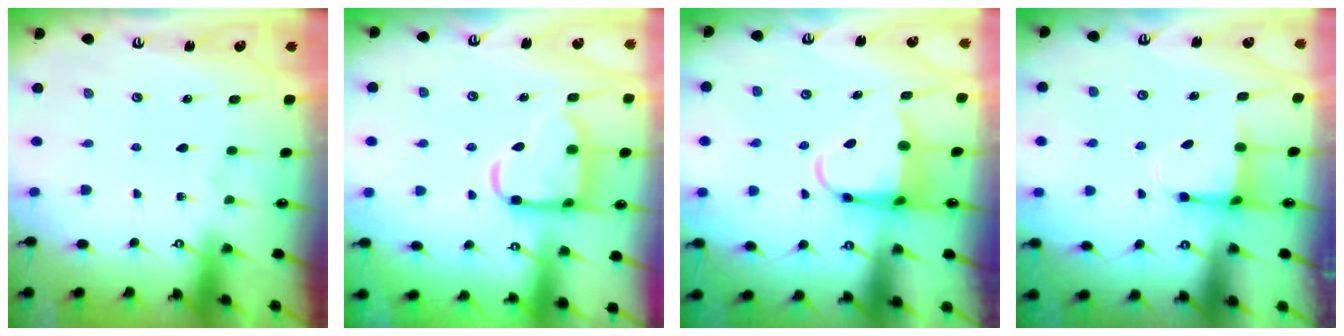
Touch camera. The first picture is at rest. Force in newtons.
{"total": 14.1, "press": 14.0, "slide": 1.5}
{"total": 7.6, "press": 7.4, "slide": 1.5}
{"total": 3.8, "press": 3.5, "slide": 1.3}